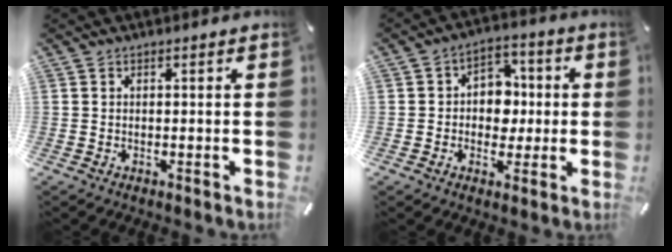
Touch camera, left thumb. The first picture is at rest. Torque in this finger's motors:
{"motor_torque": [0.40, 1.29, 0.56, 0.02, 0.16]}